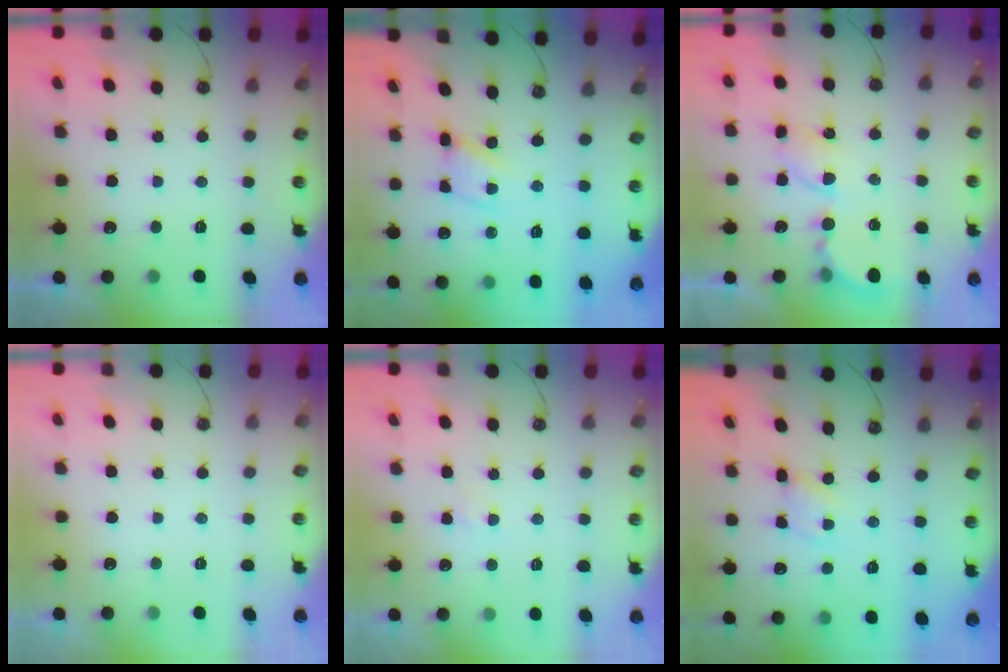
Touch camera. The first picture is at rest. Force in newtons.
{"total": 8.2, "press": 8.1, "slide": 0.5}
{"total": 6.4, "press": 6.3, "slide": 0.6}
{"total": 0.0}
{"total": 4.5, "press": 4.5, "slide": 0.6}
{"total": 1.8, "press": 1.8, "slide": 0.2}